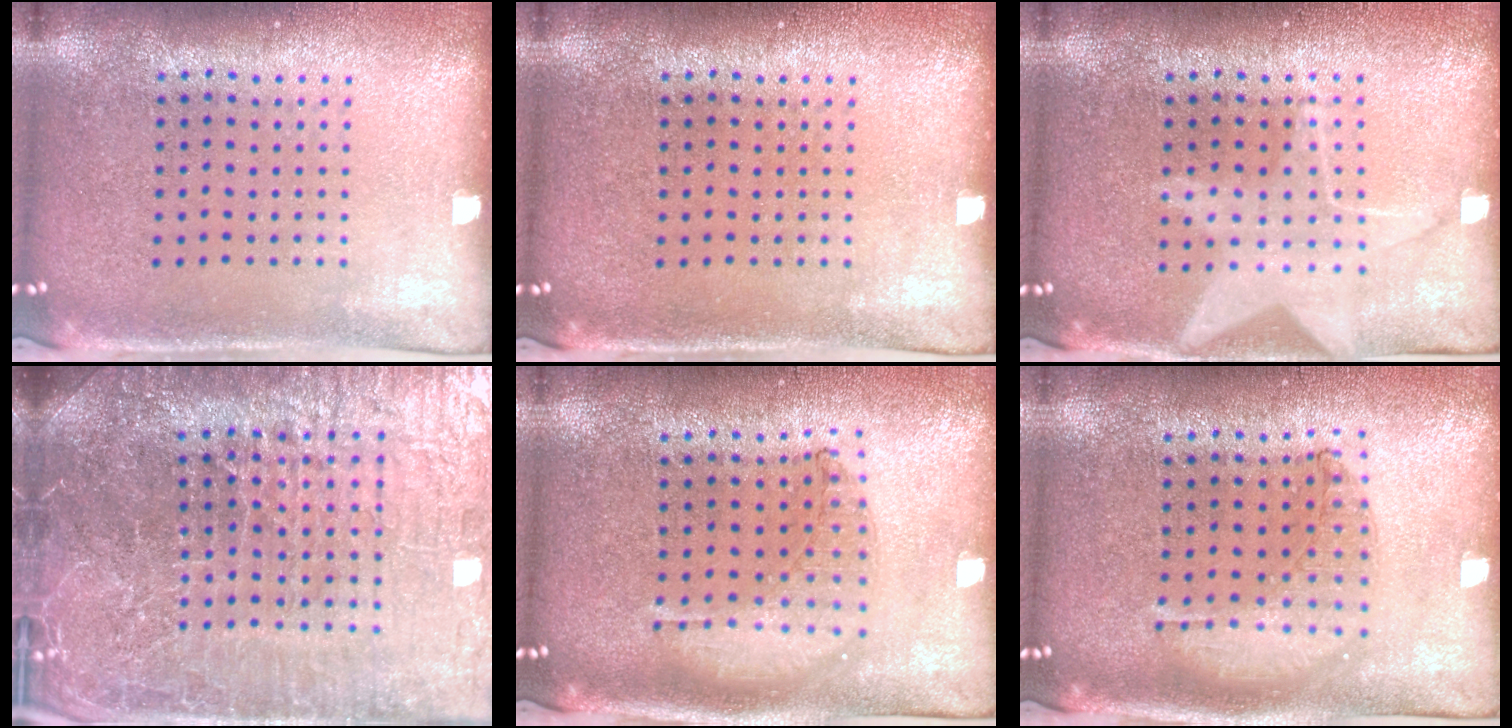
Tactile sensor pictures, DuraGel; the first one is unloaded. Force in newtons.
{"total": 0.0}
{"total": 1.5, "press": 1.3, "slide": 0.6}
{"total": 6.2, "press": 5.7, "slide": 2.6}
{"total": 0.9, "press": 0.9, "slide": 0.2}
{"total": 1.0, "press": 1.0, "slide": 0.3}